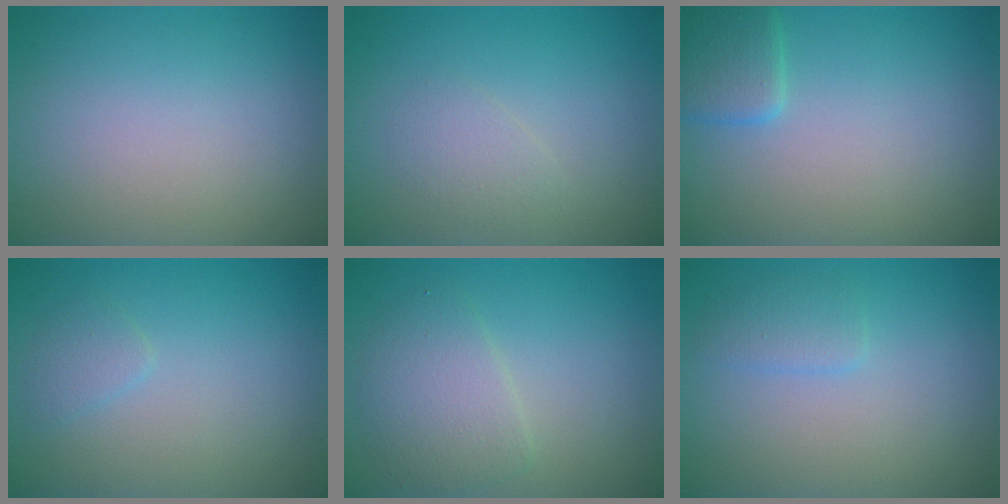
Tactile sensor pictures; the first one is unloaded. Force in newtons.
{"total": 1.4, "press": 1.4, "slide": 0.1}
{"total": 2.5, "press": 2.5, "slide": 0.1}
{"total": 1.1, "press": 1.1, "slide": 0.1}
{"total": 3.4, "press": 3.4, "slide": 0.1}
{"total": 1.4, "press": 1.4, "slide": 0.1}